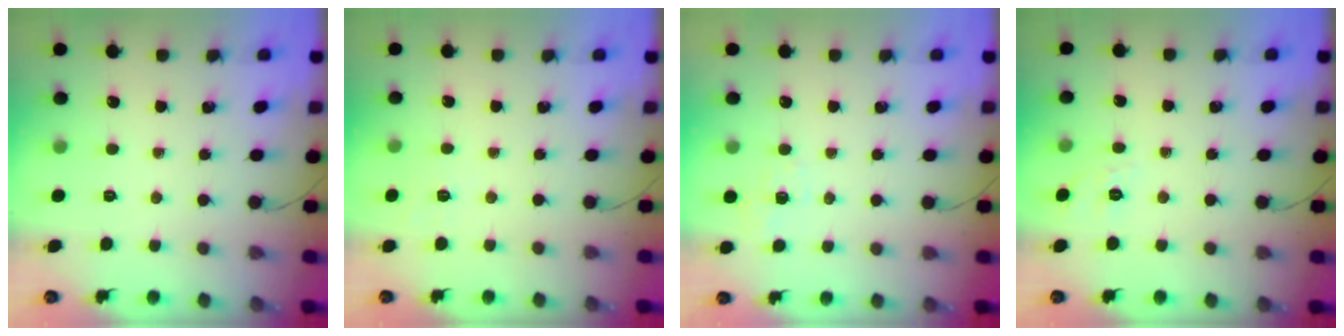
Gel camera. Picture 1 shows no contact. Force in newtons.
{"total": 2.8, "press": 2.4, "slide": 1.5}
{"total": 3.8, "press": 3.4, "slide": 1.6}
{"total": 1.5, "press": 0.0, "slide": 1.5}